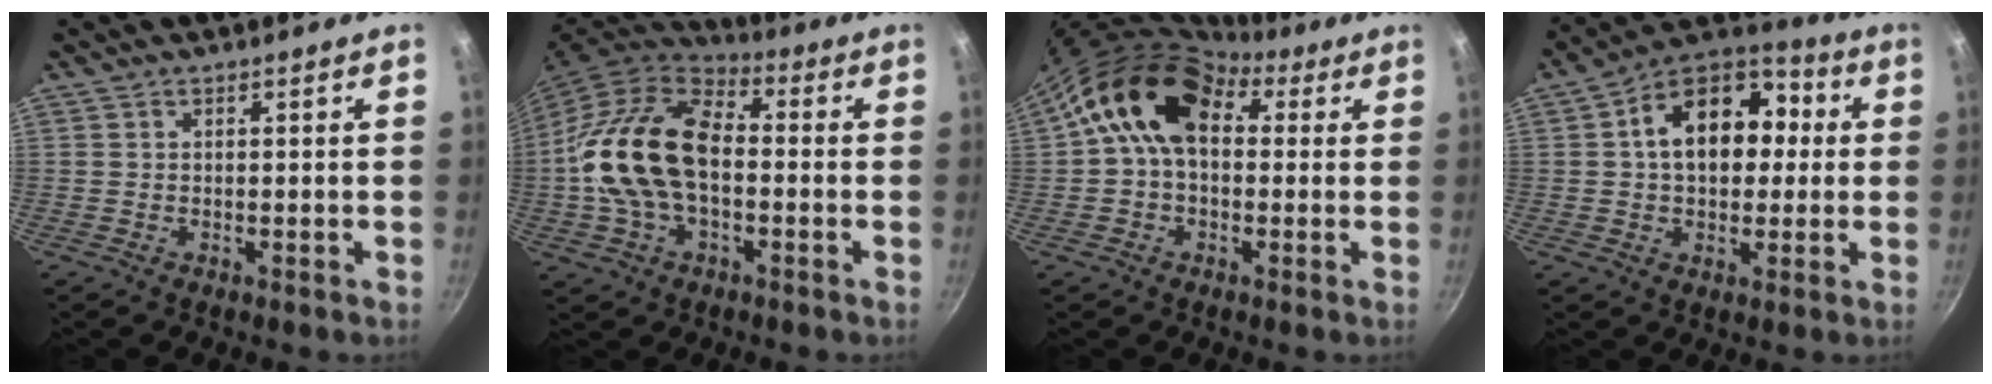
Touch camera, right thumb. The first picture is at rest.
{"total": 18.8, "force": [-1.1, 11.8, 14.6], "torque": [-0.255, 0.034, -0.032]}
{"total": 14.0, "force": [3.0, 9.7, 9.6], "torque": [-0.133, 0.021, 0.029]}
{"total": 17.2, "force": [2.3, 11.9, 12.2], "torque": [-0.151, 0.035, 0.018]}